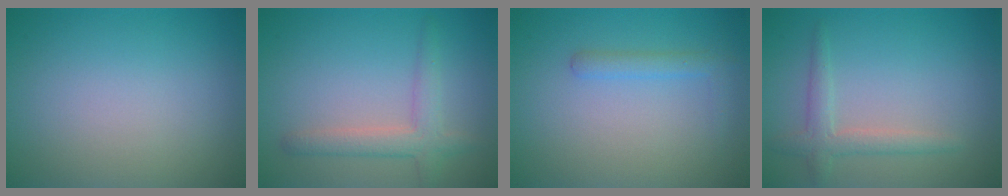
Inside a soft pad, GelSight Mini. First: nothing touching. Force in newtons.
{"total": 3.0, "press": 3.0, "slide": 0.2}
{"total": 1.6, "press": 1.6, "slide": 0.1}
{"total": 2.3, "press": 2.2, "slide": 0.1}